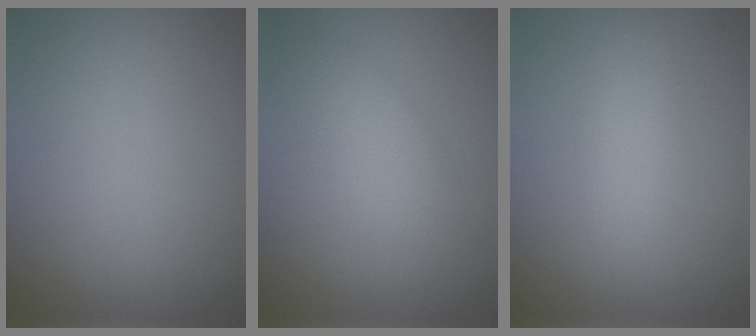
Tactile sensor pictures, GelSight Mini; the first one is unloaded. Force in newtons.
{"total": 2.7, "press": 2.7, "slide": 0.1}
{"total": 2.2, "press": 2.2, "slide": 0.0}